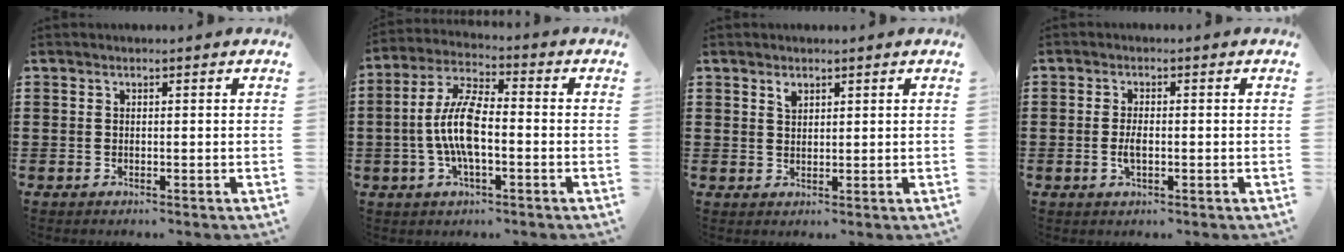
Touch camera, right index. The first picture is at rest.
{"total": 9.0, "force": [-1.4, 3.1, 8.4], "torque": [-0.194, -0.010, -0.033]}
{"total": 1.6, "force": [1.2, 0.8, 0.6], "torque": [-0.007, -0.001, 0.021]}
{"total": 2.5, "force": [-0.5, 1.0, 2.3], "torque": [-0.050, -0.002, -0.011]}